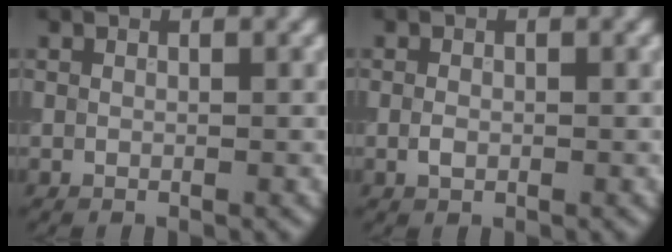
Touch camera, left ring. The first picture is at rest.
{"total": 1.1, "force": [-0.2, 0.7, 0.8], "torque": [-0.016, 0.000, -0.006]}